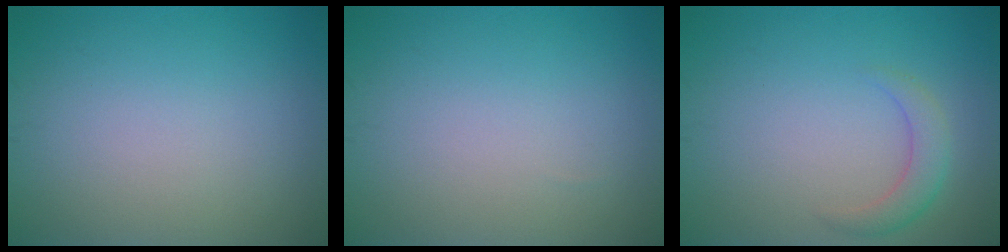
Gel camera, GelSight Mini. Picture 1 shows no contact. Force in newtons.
{"total": 0.0}
{"total": 2.2, "press": 2.2, "slide": 0.1}